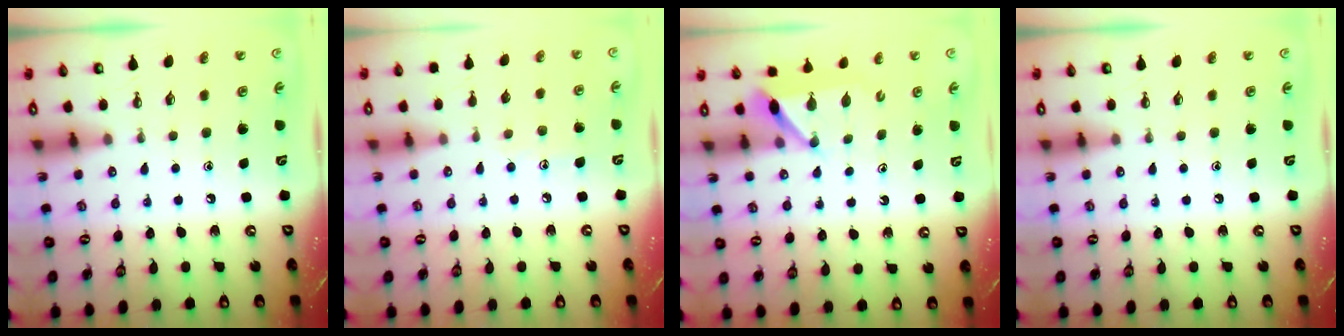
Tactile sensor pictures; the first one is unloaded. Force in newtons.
{"total": 5.7, "press": 5.7, "slide": 0.6}
{"total": 5.9, "press": 5.8, "slide": 0.5}
{"total": 0.0}